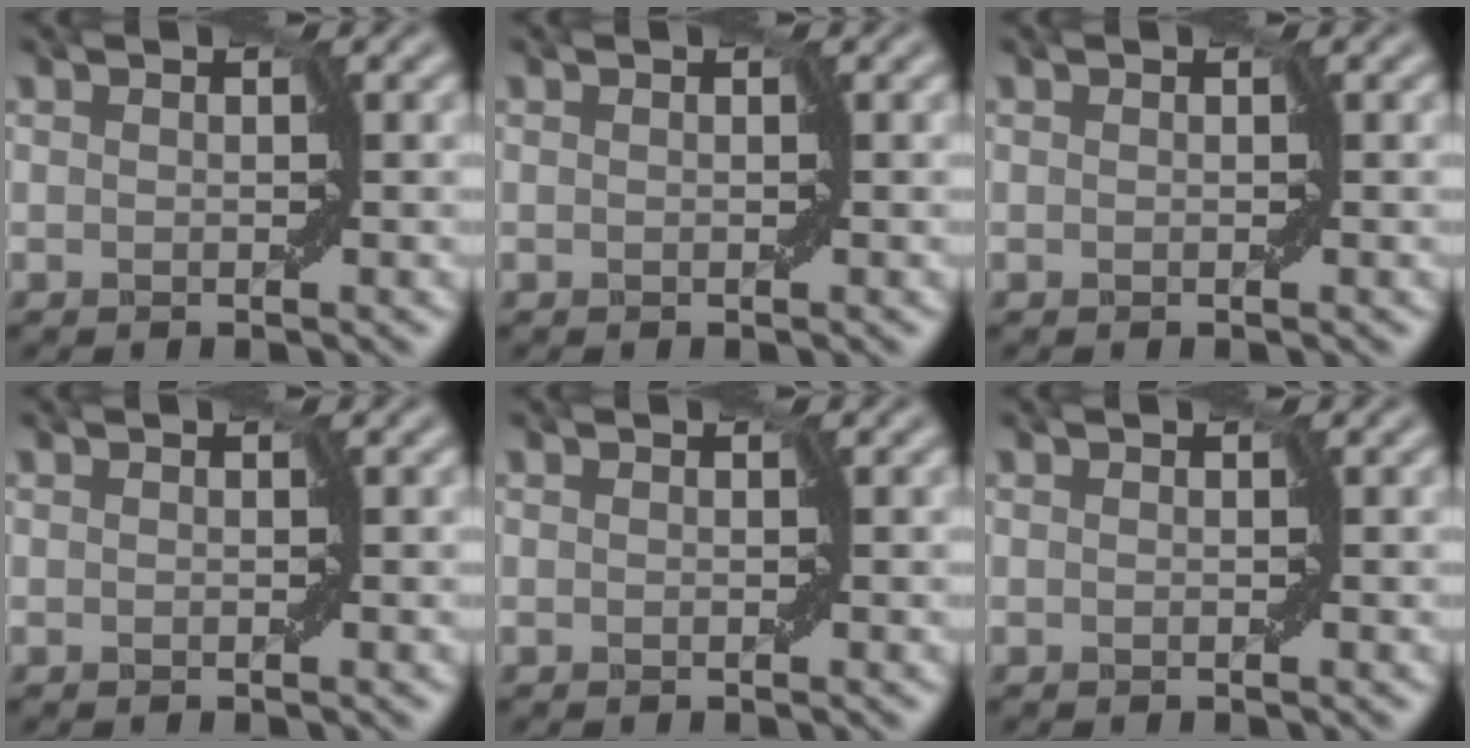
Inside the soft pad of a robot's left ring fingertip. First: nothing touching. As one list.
[{"total": 0.0}, {"total": 0.0}, {"total": 0.0}, {"total": 0.0}, {"total": 0.0}]